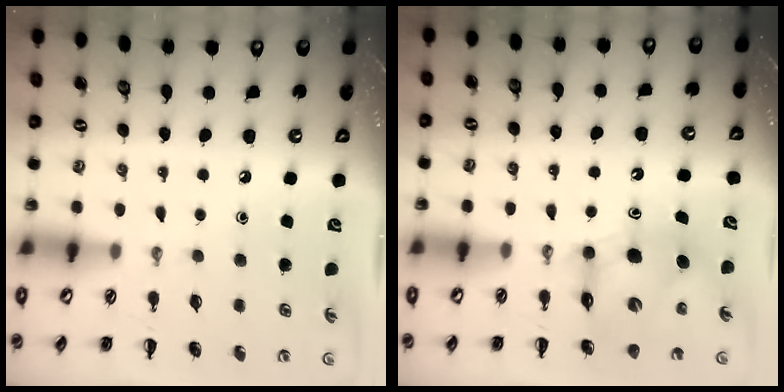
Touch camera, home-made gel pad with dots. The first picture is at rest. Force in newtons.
{"total": 7.0, "press": 7.0, "slide": 0.8}